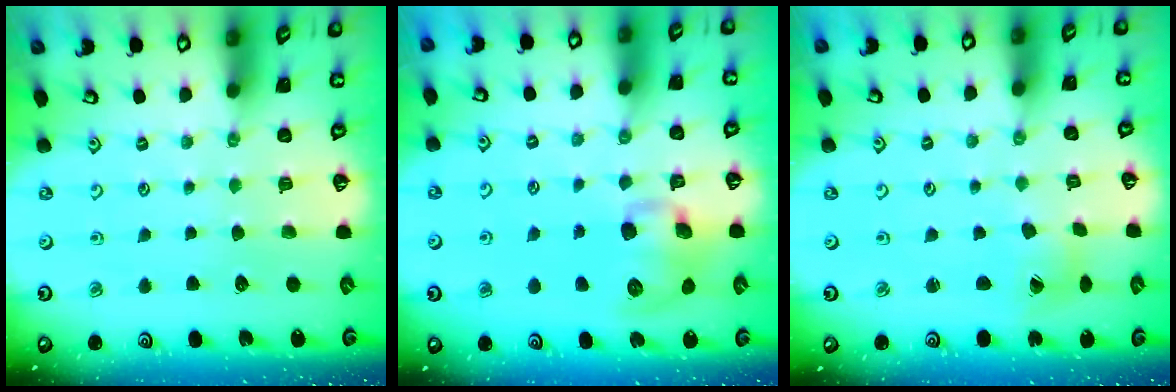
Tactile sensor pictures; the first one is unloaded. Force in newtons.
{"total": 11.4, "press": 11.2, "slide": 2.2}
{"total": 3.0, "press": 3.0, "slide": 0.4}